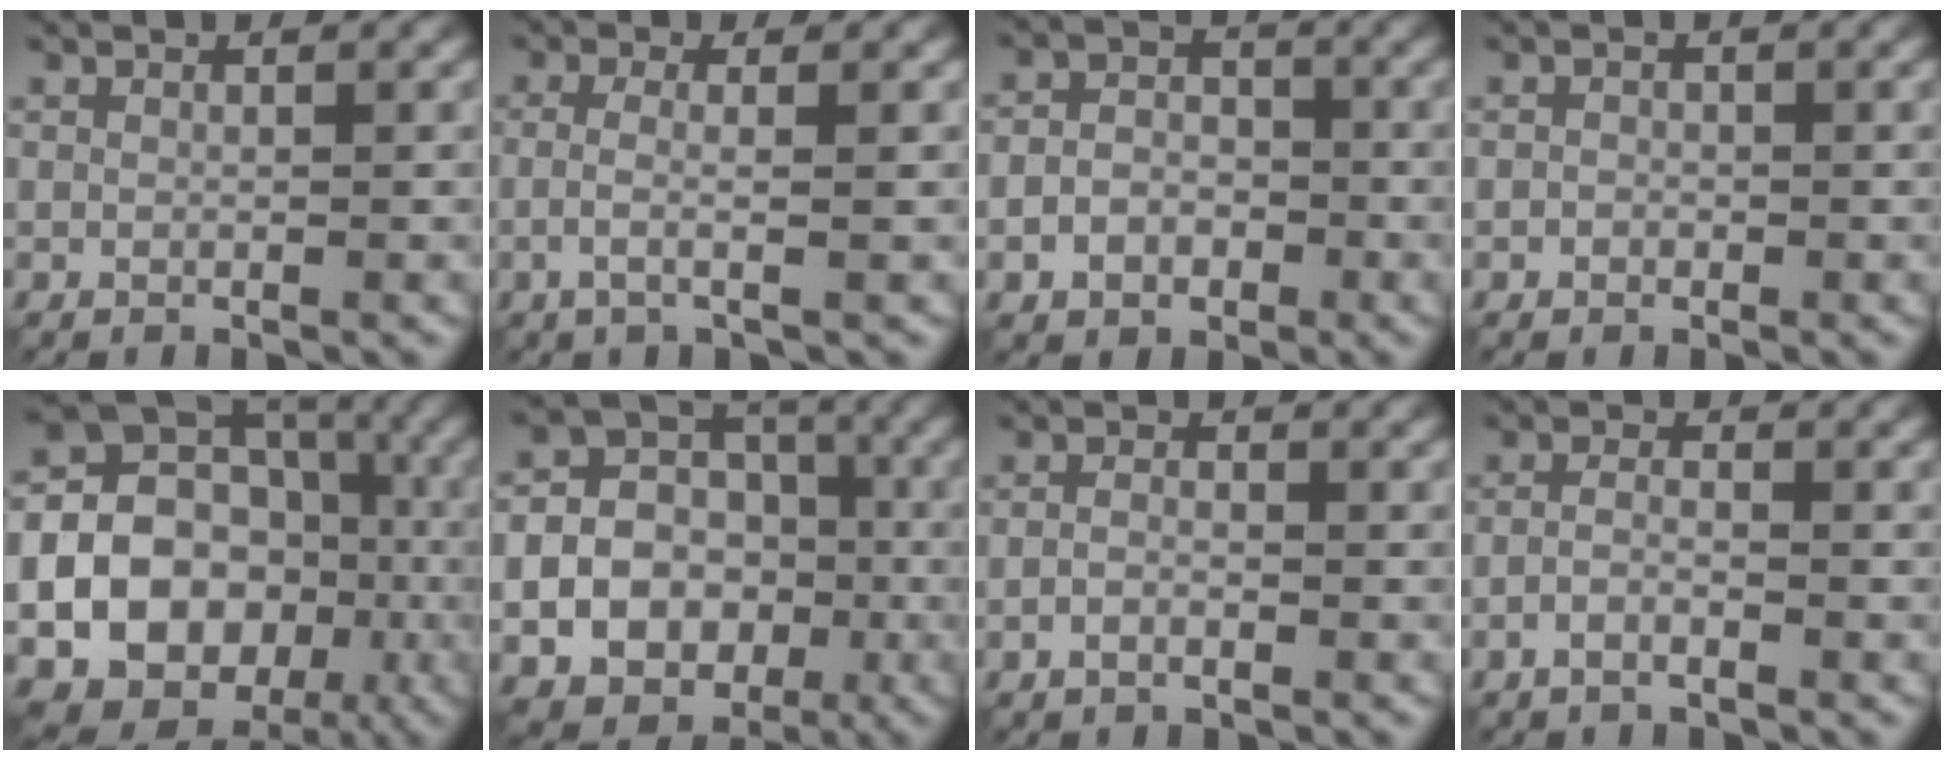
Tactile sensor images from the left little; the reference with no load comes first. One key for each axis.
{"total": 2.5, "fx": -0.4, "fy": 0.7, "fz": 2.4, "tx": -0.046, "ty": 0.005, "tz": -0.016}
{"total": 3.8, "fx": -1.6, "fy": 2.9, "fz": 1.8, "tx": -0.016, "ty": 0.002, "tz": -0.039}
{"total": 0.7, "fx": -0.3, "fy": 0.6, "fz": 0.2, "tx": 0.000, "ty": -0.002, "tz": -0.007}
{"total": 23.5, "fx": -5.5, "fy": 21.0, "fz": 8.9, "tx": -0.172, "ty": -0.007, "tz": -0.111}
{"total": 15.5, "fx": -4.4, "fy": 13.4, "fz": 6.4, "tx": -0.131, "ty": -0.029, "tz": -0.076}
{"total": 1.6, "fx": -0.8, "fy": 0.7, "fz": 1.1, "tx": -0.022, "ty": 0.003, "tz": -0.020}
{"total": 1.7, "fx": -1.1, "fy": 0.5, "fz": 1.3, "tx": -0.027, "ty": 0.003, "tz": -0.026}